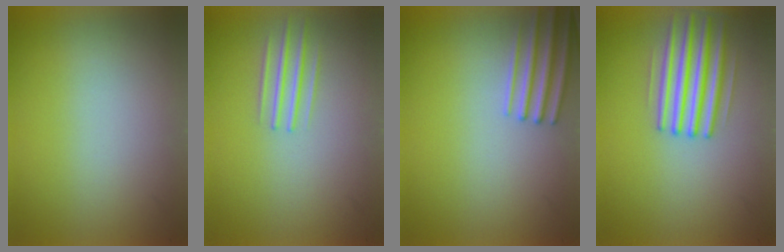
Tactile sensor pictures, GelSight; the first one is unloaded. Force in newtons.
{"total": 1.9}
{"total": 2.7}
{"total": 4.2}